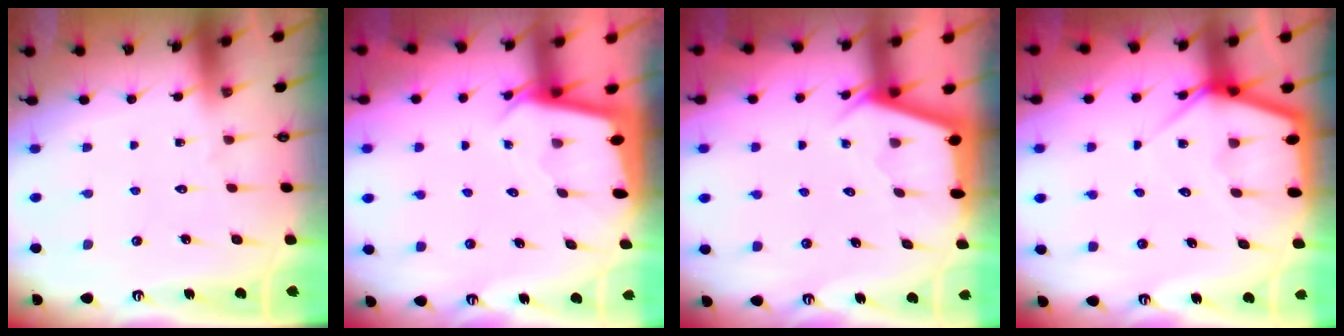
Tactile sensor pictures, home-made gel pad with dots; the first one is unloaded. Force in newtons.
{"total": 1.9, "press": 1.9, "slide": 0.0}
{"total": 2.9, "press": 2.9, "slide": 0.3}
{"total": 6.0, "press": 6.0, "slide": 0.5}